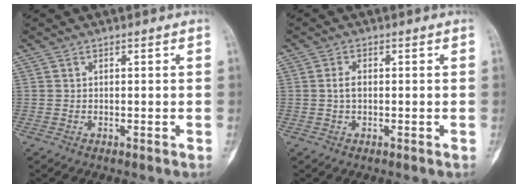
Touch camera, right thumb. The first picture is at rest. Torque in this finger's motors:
{"motor_torque": [0.47, 0.36, 0.14, -0.20, 0.11]}